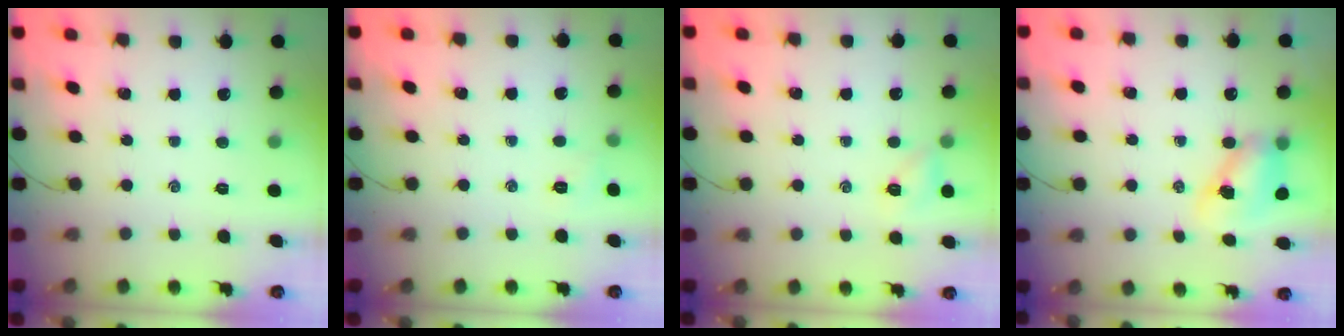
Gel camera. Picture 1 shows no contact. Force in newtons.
{"total": 3.5, "press": 3.3, "slide": 1.2}
{"total": 4.8, "press": 4.6, "slide": 1.4}
{"total": 8.6, "press": 8.4, "slide": 1.5}